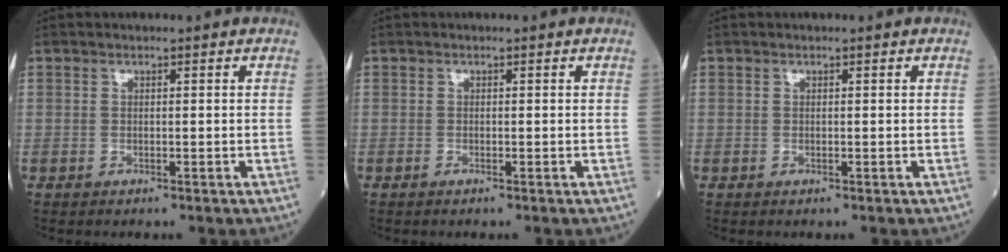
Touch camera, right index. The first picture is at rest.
{"total": 0.0}
{"total": 0.0}